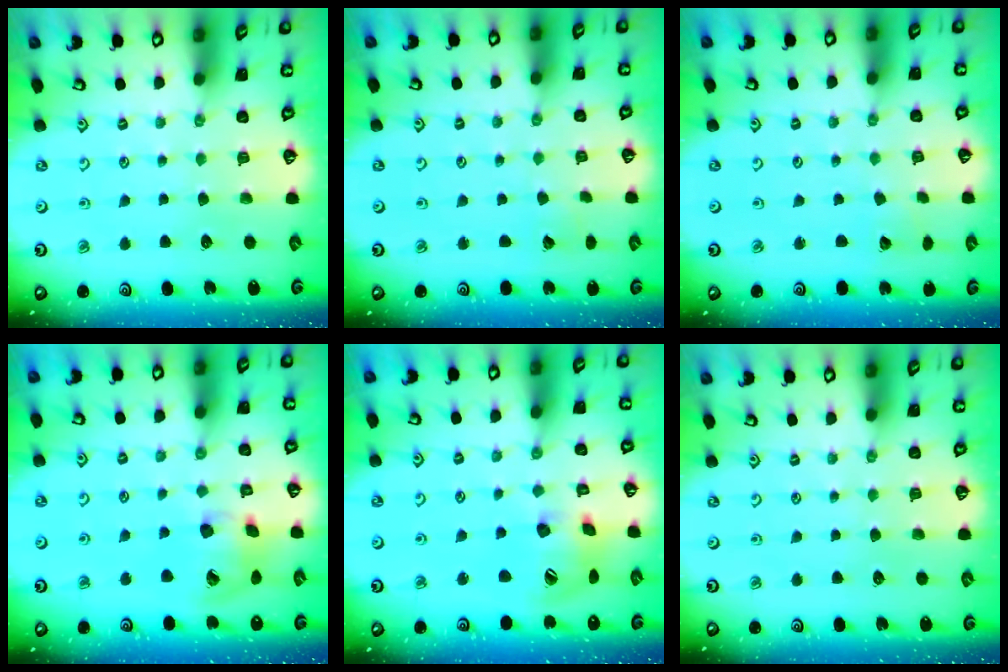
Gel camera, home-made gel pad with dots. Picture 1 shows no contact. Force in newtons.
{"total": 2.7, "press": 2.6, "slide": 0.3}
{"total": 2.0, "press": 2.0, "slide": 0.2}
{"total": 15.6, "press": 15.4, "slide": 2.4}
{"total": 16.4, "press": 16.3, "slide": 2.2}
{"total": 0.0}